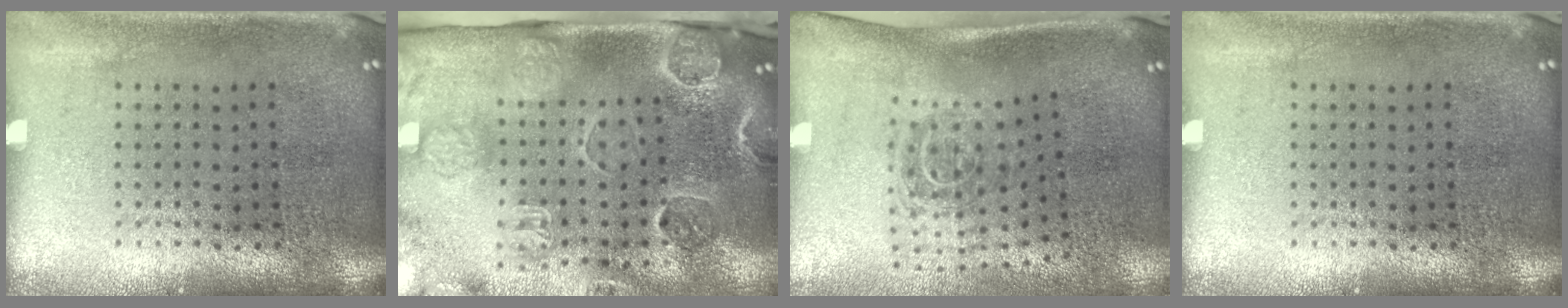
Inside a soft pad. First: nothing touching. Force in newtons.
{"total": 3.3, "press": 3.2, "slide": 0.9}
{"total": 1.8, "press": 1.2, "slide": 1.4}
{"total": 0.0}